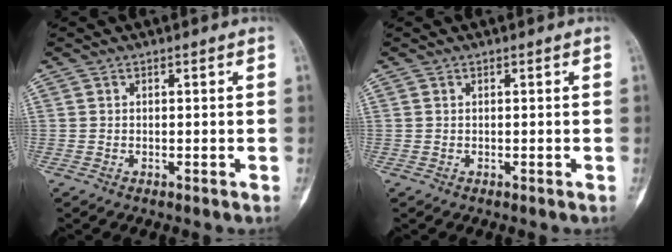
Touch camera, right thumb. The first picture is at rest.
{"total": 0.0}